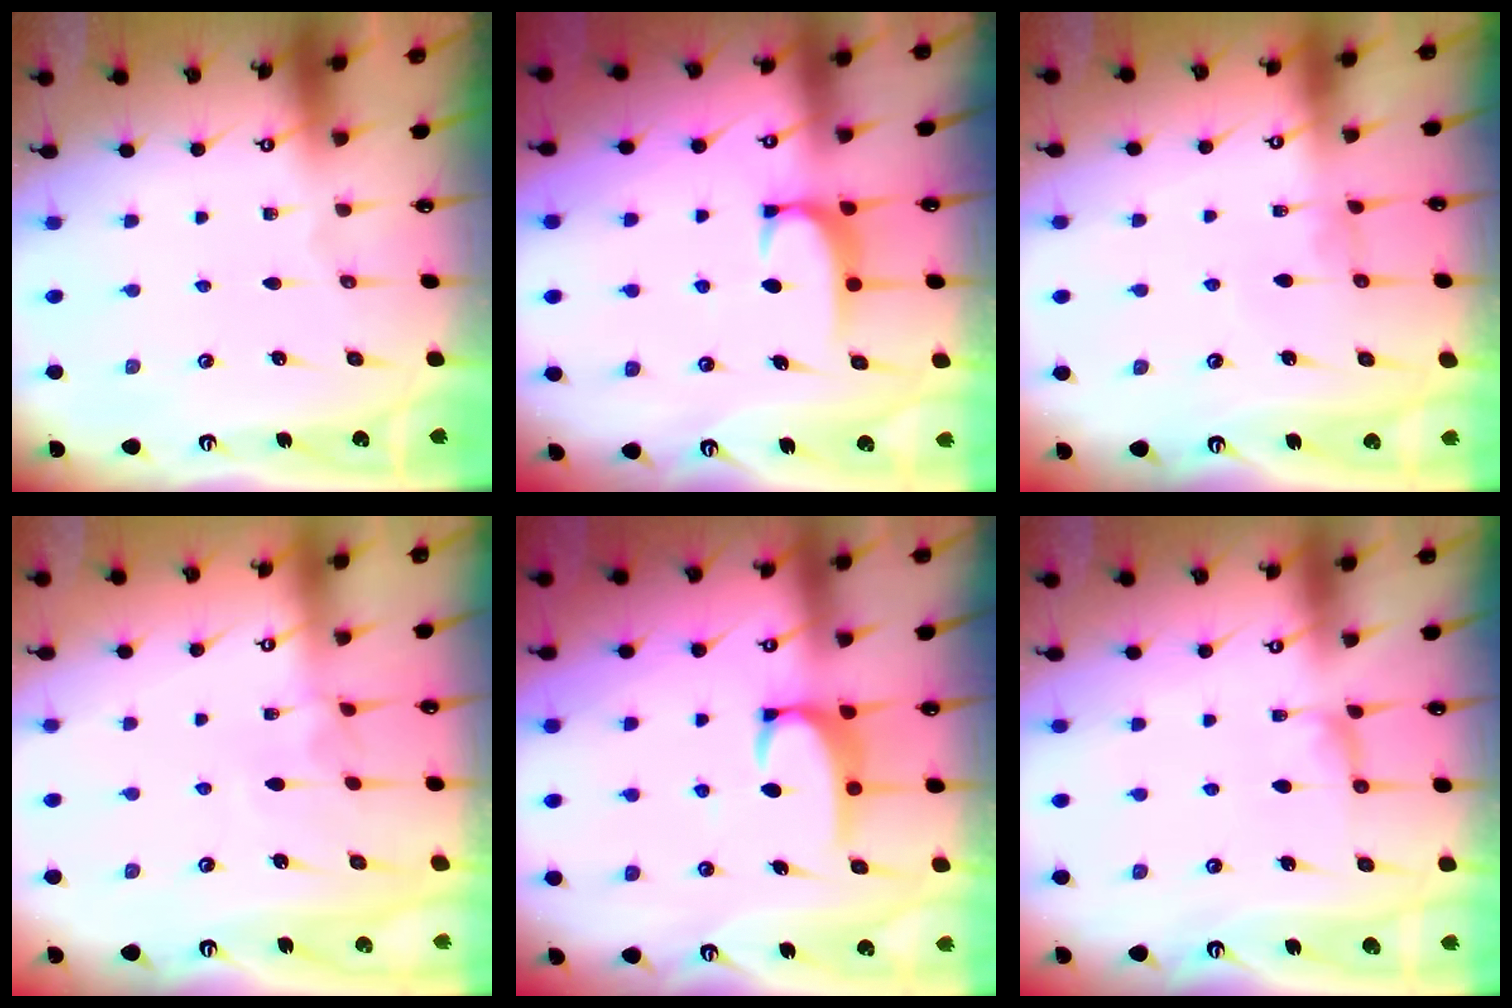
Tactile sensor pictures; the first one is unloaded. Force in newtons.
{"total": 1.8, "press": 1.8, "slide": 0.4}
{"total": 0.7, "press": 0.4, "slide": 0.5}
{"total": 3.8, "press": 3.8, "slide": 0.2}
{"total": 3.2, "press": 3.2, "slide": 0.3}
{"total": 1.9, "press": 1.7, "slide": 0.8}